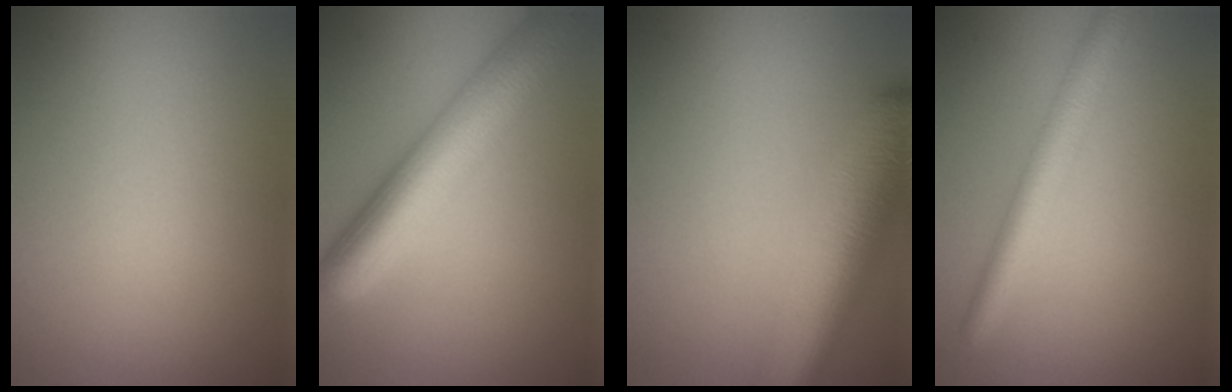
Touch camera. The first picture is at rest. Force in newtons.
{"total": 8.5, "press": 8.5, "slide": 0.3}
{"total": 8.7, "press": 8.7, "slide": 0.5}
{"total": 3.7, "press": 3.7, "slide": 0.1}